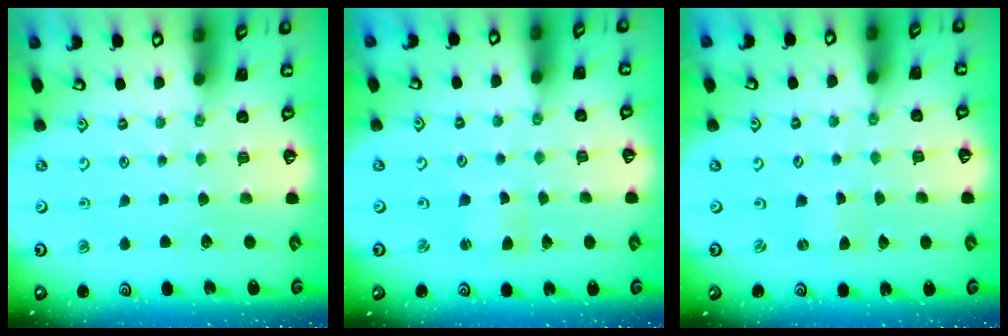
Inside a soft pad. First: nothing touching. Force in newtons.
{"total": 2.2, "press": 2.2, "slide": 0.3}
{"total": 0.0}